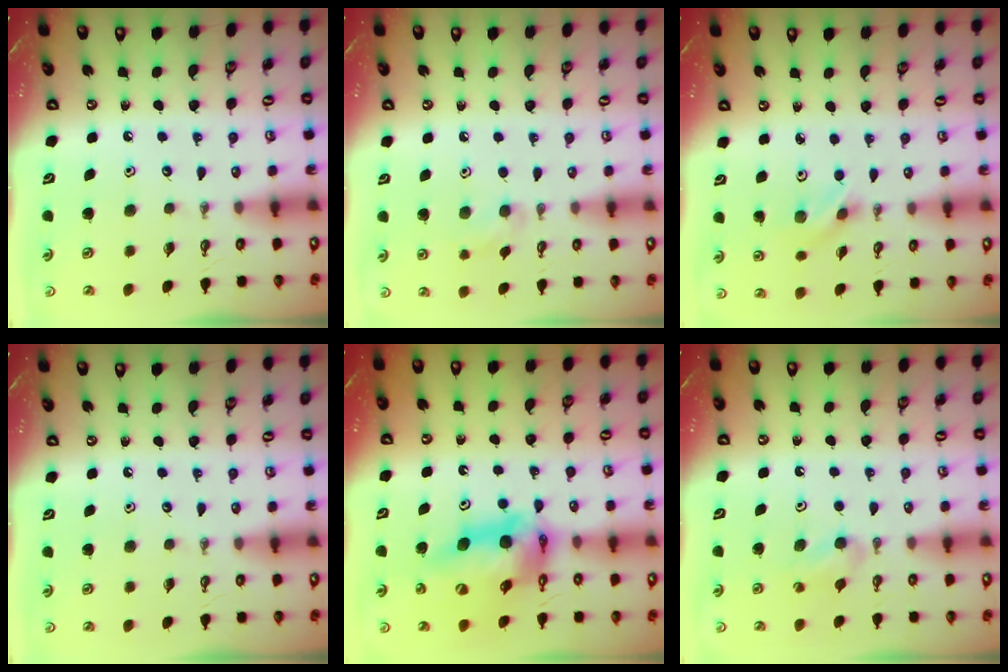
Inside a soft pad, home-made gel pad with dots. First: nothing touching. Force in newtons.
{"total": 6.4, "press": 6.3, "slide": 1.3}
{"total": 2.0, "press": 1.9, "slide": 0.6}
{"total": 0.0}
{"total": 15.7, "press": 15.6, "slide": 1.4}
{"total": 5.5, "press": 2.8, "slide": 4.8}